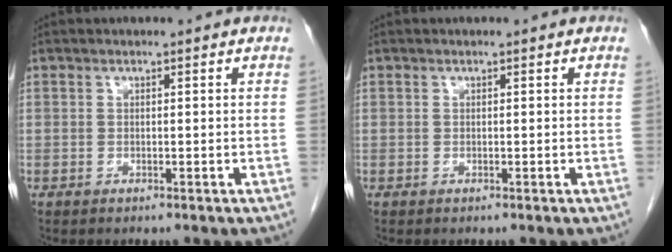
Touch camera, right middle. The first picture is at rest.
{"total": 0.0}